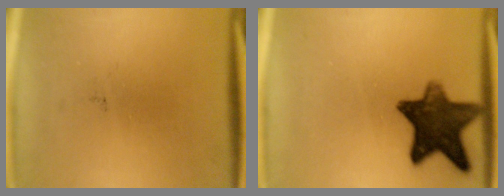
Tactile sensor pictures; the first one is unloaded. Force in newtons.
{"total": 11.7}